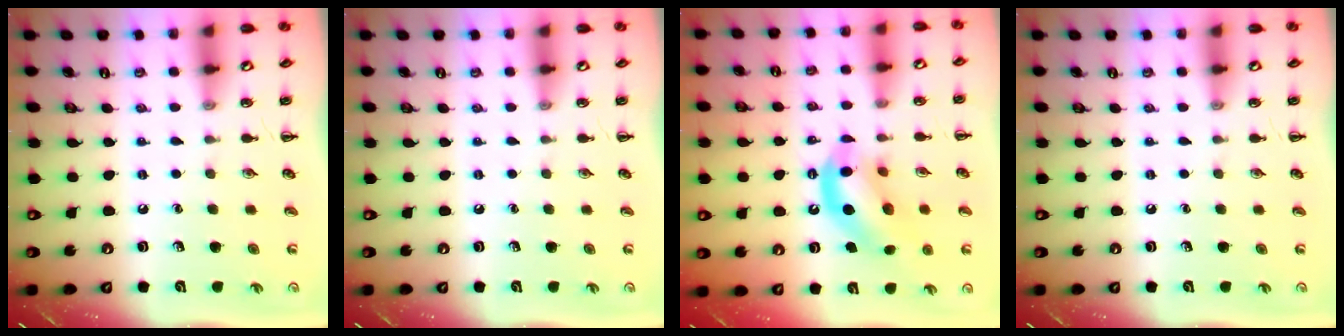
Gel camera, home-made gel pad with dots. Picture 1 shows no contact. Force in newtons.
{"total": 0.0}
{"total": 11.5, "press": 11.1, "slide": 3.0}
{"total": 0.0}